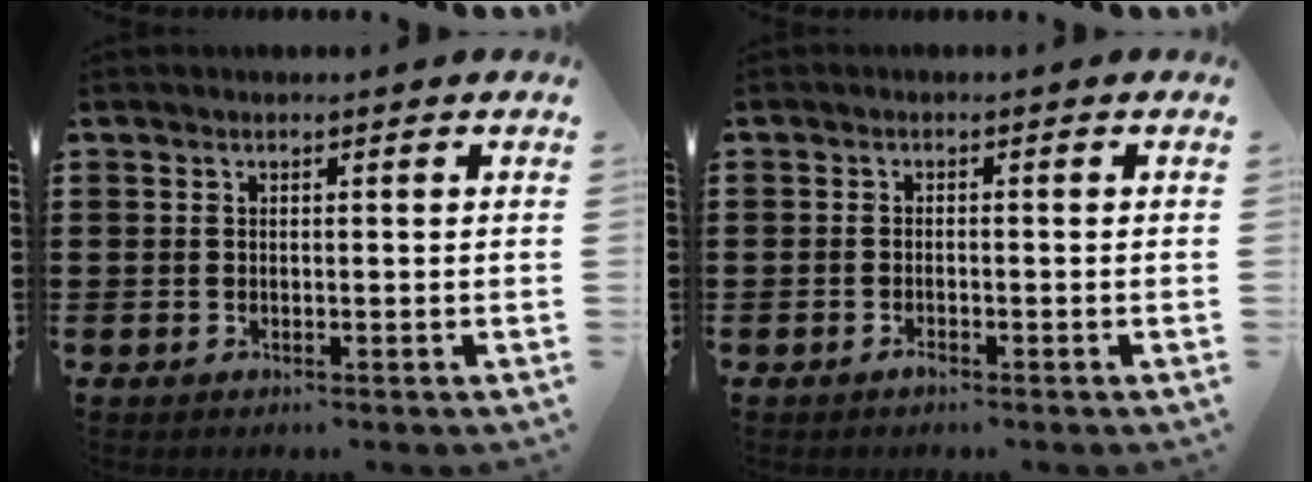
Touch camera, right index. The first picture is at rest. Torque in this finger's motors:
{"motor_torque": [1.15, 0.81, 0.24, -0.01]}